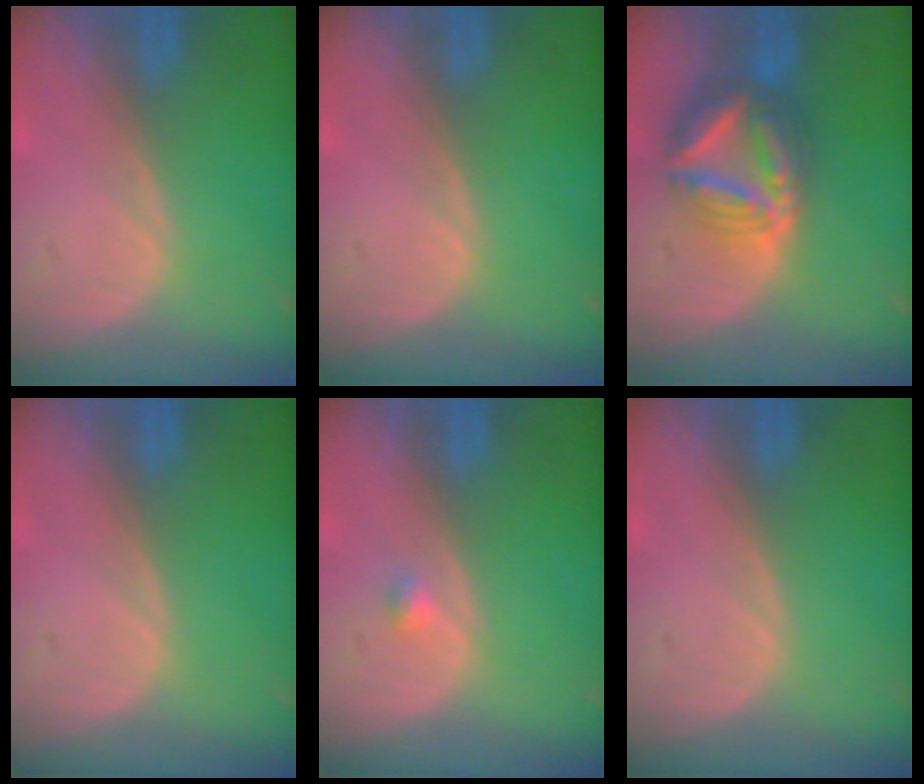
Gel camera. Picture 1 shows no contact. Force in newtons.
{"total": 0.0}
{"total": 9.1, "press": 9.1, "slide": 0.8}
{"total": 0.0}
{"total": 1.2, "press": 1.1, "slide": 0.6}
{"total": 0.0}